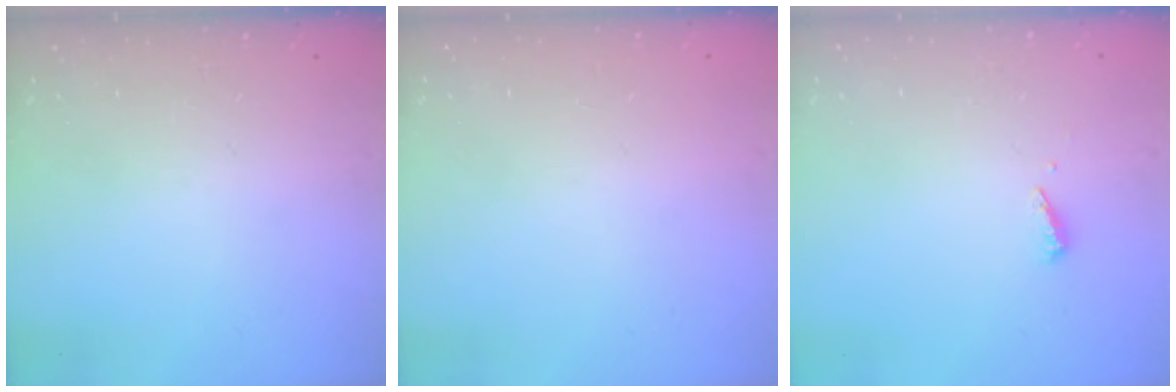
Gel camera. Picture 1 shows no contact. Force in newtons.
{"total": 0.9, "press": 0.9, "slide": 0.0}
{"total": 2.5, "press": 2.5, "slide": 0.1}